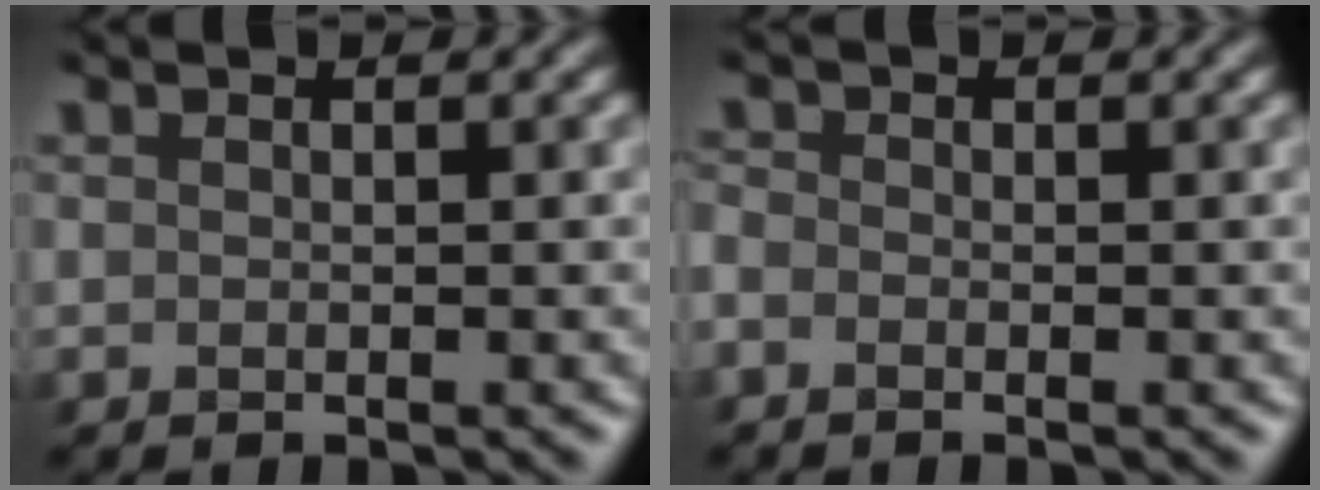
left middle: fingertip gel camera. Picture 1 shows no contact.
{"total": 1.4, "force": [-1.1, 0.6, 0.6], "torque": [-0.012, 0.005, -0.028]}